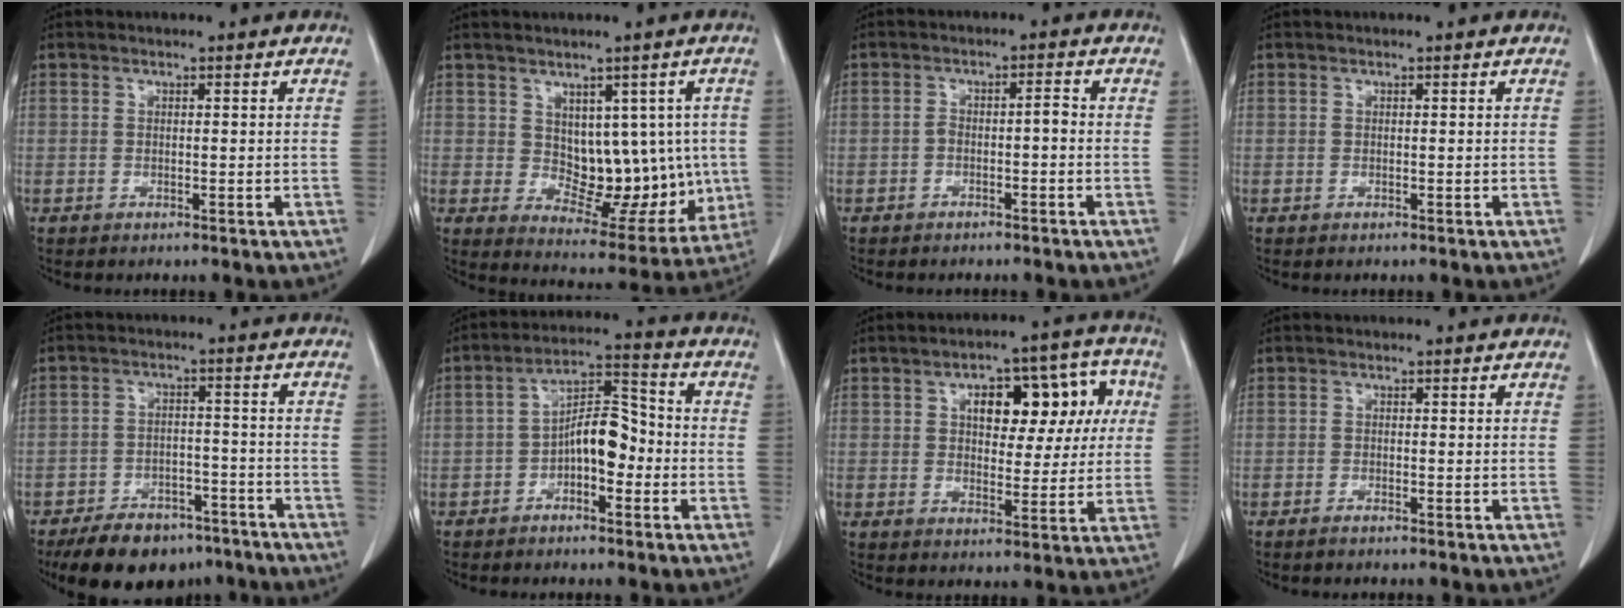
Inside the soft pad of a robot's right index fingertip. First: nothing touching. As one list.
[{"total": 12.0, "force": [0.9, 7.0, 9.7], "torque": [-0.107, 0.008, 0.036]}, {"total": 2.3, "force": [-0.9, 0.7, 2.0], "torque": [-0.036, 0.013, -0.013]}, {"total": 0.0}, {"total": 13.3, "force": [-10.3, 6.6, 5.3], "torque": [-0.076, 0.008, -0.149]}, {"total": 7.6, "force": [-2.2, 3.3, 6.5], "torque": [-0.117, 0.029, -0.039]}, {"total": 12.1, "force": [3.1, 6.1, 10.0], "torque": [-0.122, 0.045, 0.048]}, {"total": 1.0, "force": [-0.9, 0.1, 0.4], "torque": [-0.013, -0.001, -0.012]}]